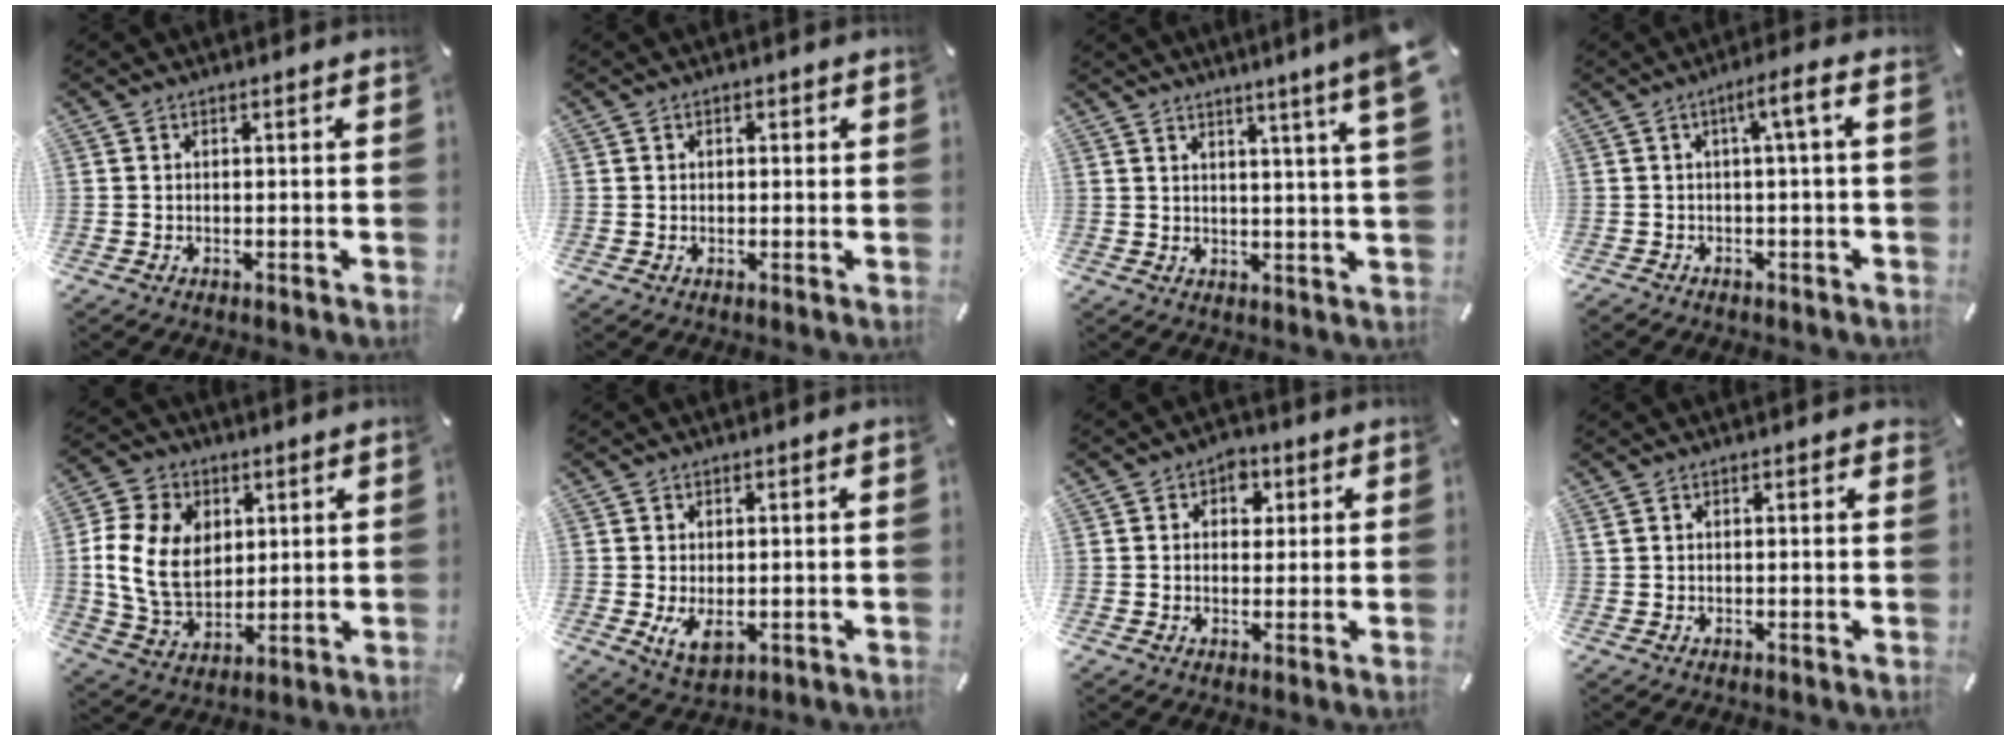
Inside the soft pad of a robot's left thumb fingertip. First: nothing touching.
{"total": 1.0, "force": [0.1, 0.9, 0.3], "torque": [-0.006, 0.006, 0.000]}
{"total": 7.3, "force": [4.5, -0.6, 5.8], "torque": [-0.089, -0.031, 0.069]}
{"total": 5.5, "force": [0.1, 0.7, 5.4], "torque": [-0.104, 0.007, -0.004]}
{"total": 14.2, "force": [2.2, 11.0, 8.8], "torque": [-0.197, 0.011, 0.040]}
{"total": 4.9, "force": [-0.5, 3.0, 3.8], "torque": [-0.076, -0.011, -0.014]}
{"total": 5.0, "force": [2.2, 3.7, 2.6], "torque": [-0.020, -0.006, 0.030]}
{"total": 0.9, "force": [0.6, 0.2, 0.6], "torque": [-0.013, 0.000, 0.010]}